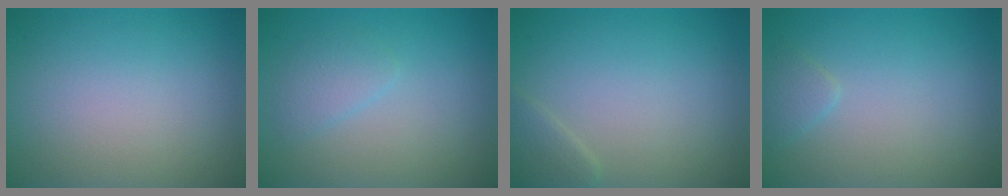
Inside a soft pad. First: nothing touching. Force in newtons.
{"total": 1.6, "press": 1.6, "slide": 0.1}
{"total": 1.5, "press": 1.5, "slide": 0.1}
{"total": 1.1, "press": 1.1, "slide": 0.1}